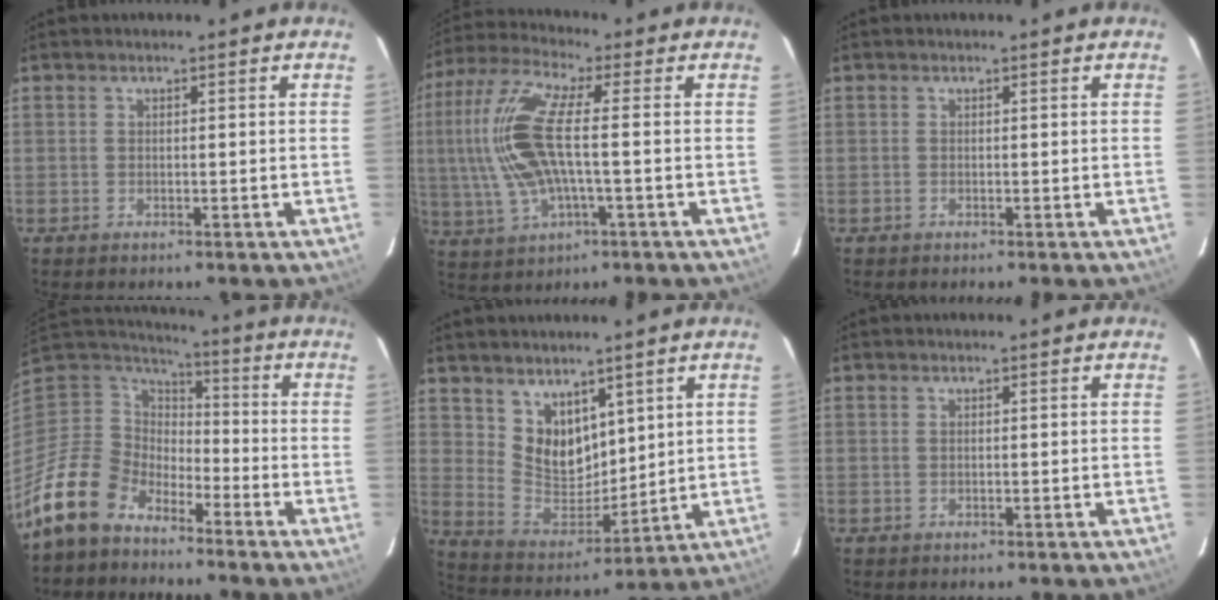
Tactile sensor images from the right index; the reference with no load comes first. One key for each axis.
{"total": 15.2, "fx": -0.4, "fy": 4.9, "fz": 14.4, "tx": -0.302, "ty": 0.004, "tz": -0.005}
{"total": 0.0}
{"total": 13.4, "fx": -10.1, "fy": 8.0, "fz": 3.7, "tx": -0.104, "ty": 0.020, "tz": -0.197}
{"total": 9.9, "fx": 6.1, "fy": 6.7, "fz": 4.2, "tx": -0.071, "ty": -0.005, "tz": 0.134}
{"total": 0.0}